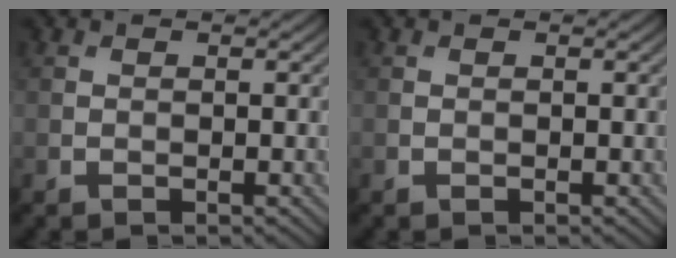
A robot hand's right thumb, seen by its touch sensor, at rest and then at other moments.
{"total": 0.0}